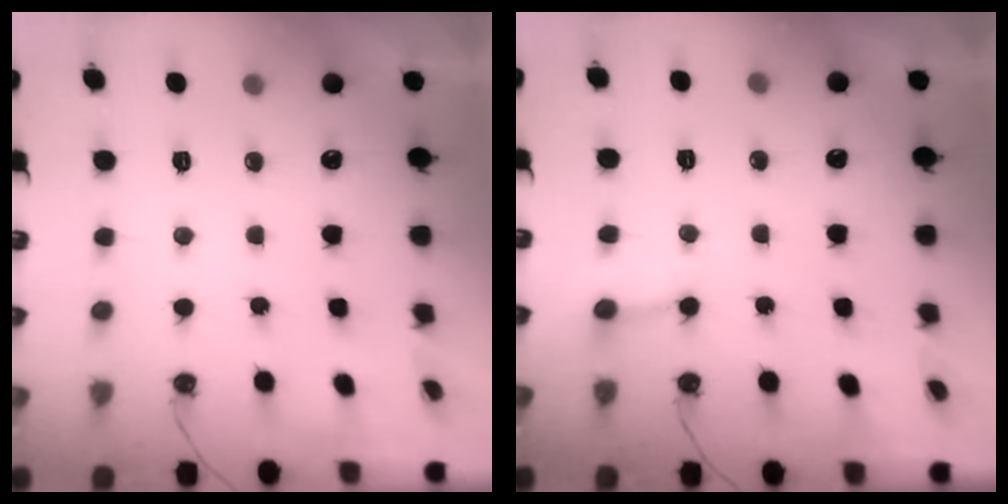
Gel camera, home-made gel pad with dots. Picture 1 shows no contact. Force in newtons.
{"total": 2.4, "press": 2.4, "slide": 0.1}